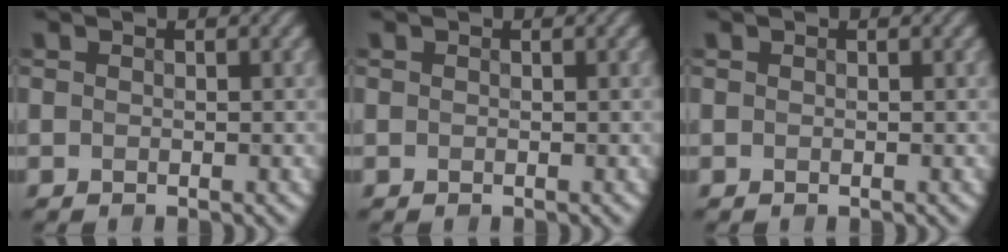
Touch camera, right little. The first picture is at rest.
{"total": 0.0}
{"total": 0.0}